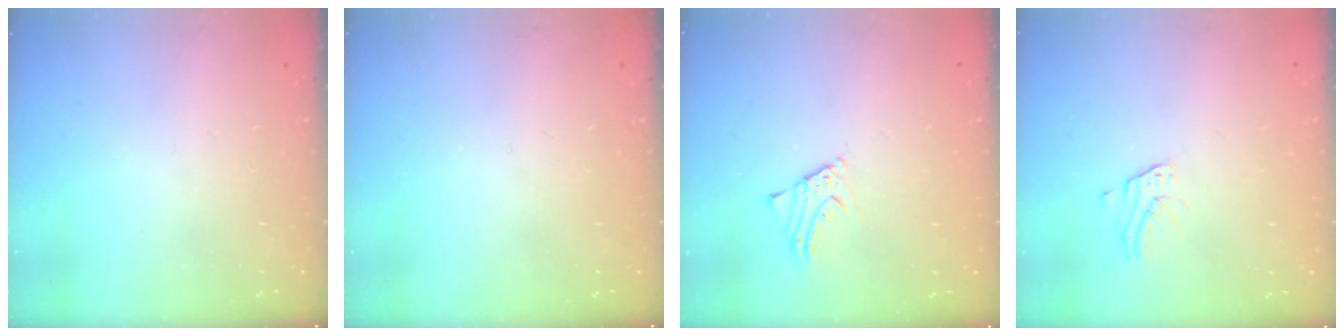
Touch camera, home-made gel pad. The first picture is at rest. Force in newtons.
{"total": 0.0}
{"total": 2.5, "press": 2.5, "slide": 0.1}
{"total": 2.2, "press": 2.2, "slide": 0.2}